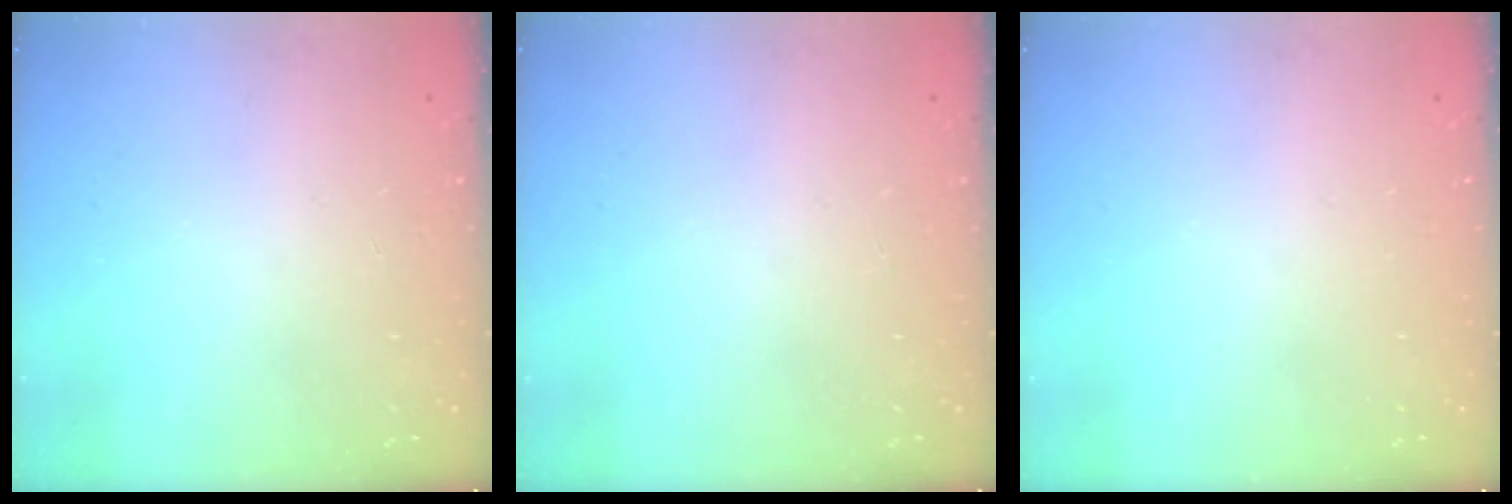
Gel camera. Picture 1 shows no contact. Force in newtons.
{"total": 0.0}
{"total": 0.0}